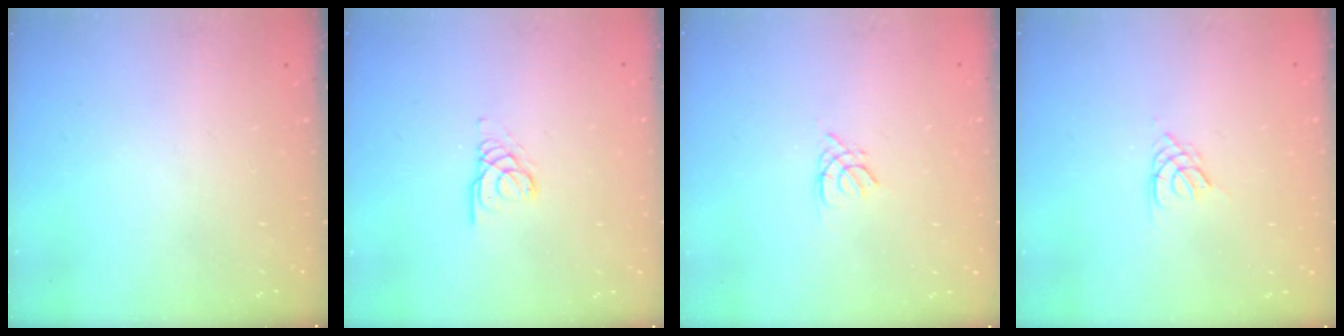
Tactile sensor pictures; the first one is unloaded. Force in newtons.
{"total": 3.1, "press": 3.1, "slide": 0.2}
{"total": 1.3, "press": 1.3, "slide": 0.3}
{"total": 2.1, "press": 2.1, "slide": 0.4}